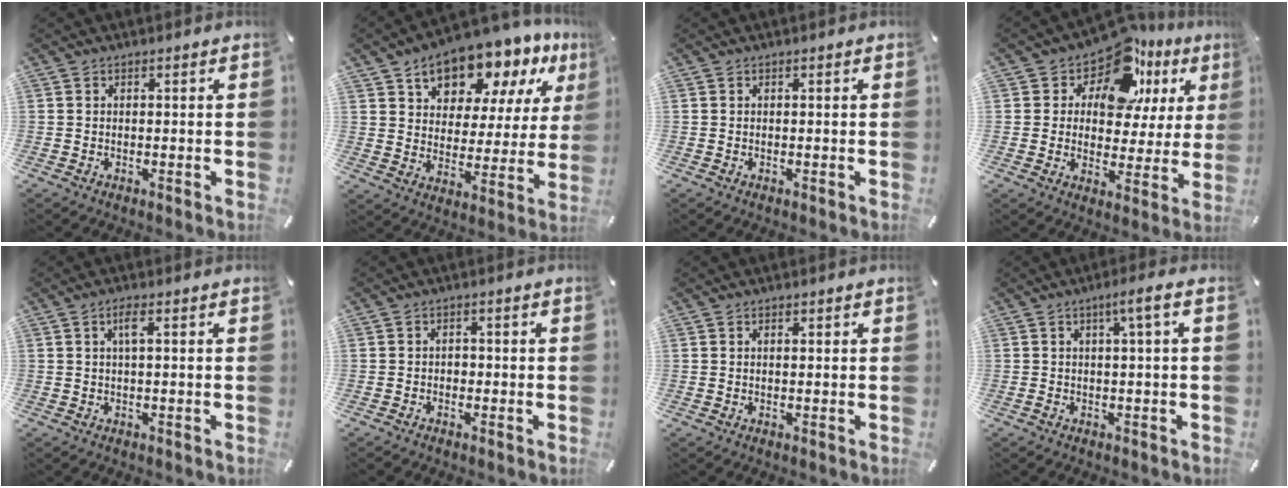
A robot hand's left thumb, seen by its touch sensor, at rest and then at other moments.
{"total": 13.6, "force": [10.6, 7.3, 4.4], "torque": [-0.081, -0.079, 0.188]}
{"total": 0.0}
{"total": 15.0, "force": [10.0, 8.4, 7.3], "torque": [-0.119, -0.069, 0.177]}
{"total": 2.8, "force": [0.7, 0.4, 2.7], "torque": [-0.053, 0.004, 0.009]}
{"total": 1.3, "force": [-0.6, 1.0, 0.5], "torque": [-0.012, 0.007, -0.016]}
{"total": 0.7, "force": [0.2, 0.3, 0.5], "torque": [-0.009, 0.002, 0.004]}
{"total": 4.8, "force": [0.4, 0.6, 4.8], "torque": [-0.080, 0.002, 0.002]}